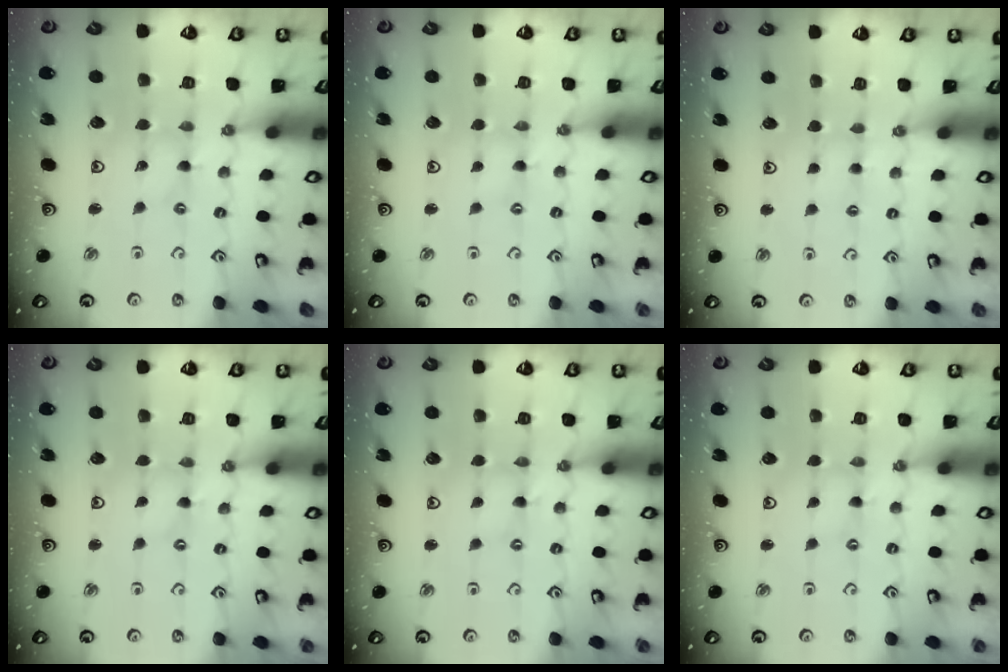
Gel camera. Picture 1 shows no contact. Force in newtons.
{"total": 0.0}
{"total": 1.9, "press": 1.9, "slide": 0.4}
{"total": 0.0}
{"total": 0.9, "press": 0.8, "slide": 0.2}
{"total": 0.0}